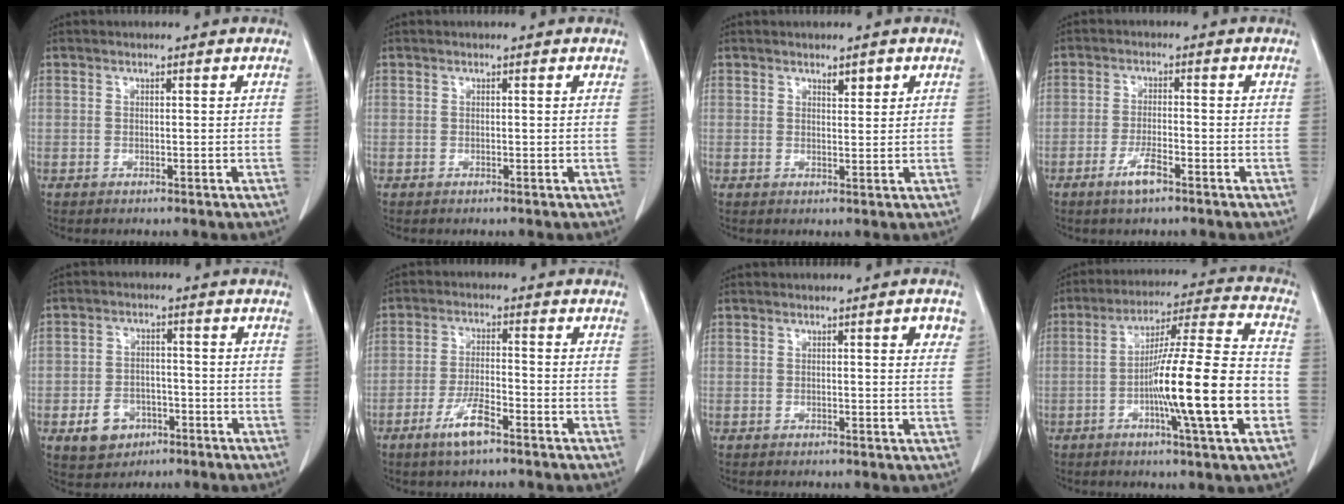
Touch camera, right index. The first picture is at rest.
{"total": 0.0}
{"total": 1.8, "force": [1.2, 0.6, 1.2], "torque": [-0.017, -0.004, 0.019]}
{"total": 3.9, "force": [-2.4, 0.6, 3.0], "torque": [-0.062, -0.003, -0.043]}
{"total": 6.0, "force": [-2.6, 4.8, 2.5], "torque": [-0.048, 0.007, -0.031]}
{"total": 5.7, "force": [-3.6, 0.9, 4.4], "torque": [-0.090, -0.004, -0.065]}
{"total": 2.8, "force": [1.2, 0.4, 2.5], "torque": [-0.024, -0.001, 0.013]}
{"total": 17.7, "force": [-4.5, 0.0, 17.1], "torque": [-0.278, -0.001, -0.077]}